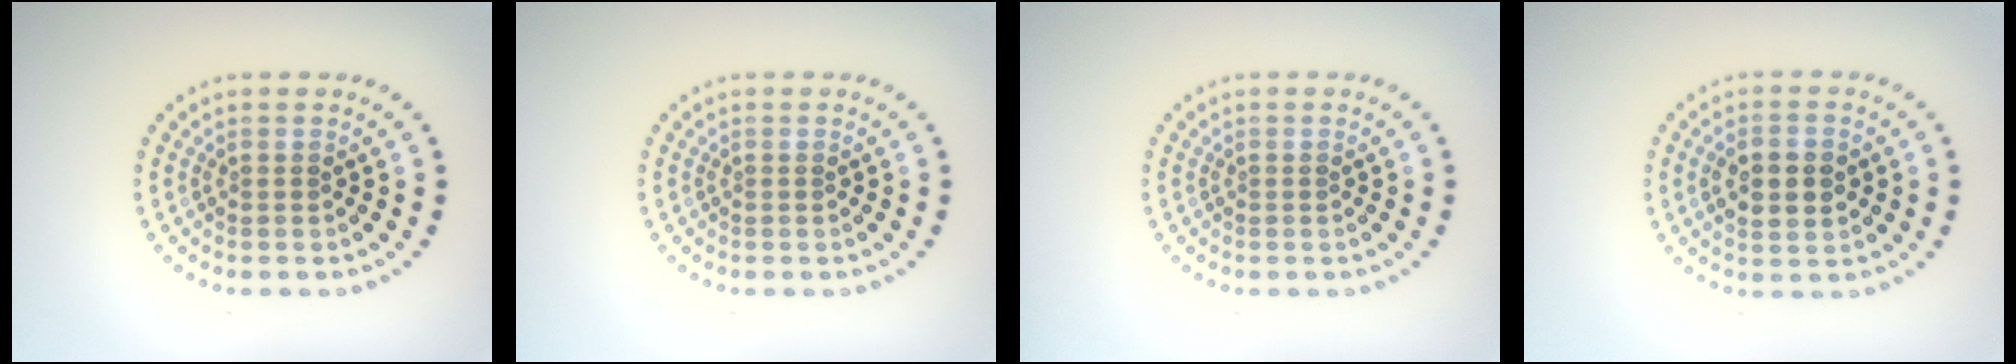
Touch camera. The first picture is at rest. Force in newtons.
{"total": 0.0}
{"total": 0.0}
{"total": 4.3, "press": 4.3, "slide": 0.4}